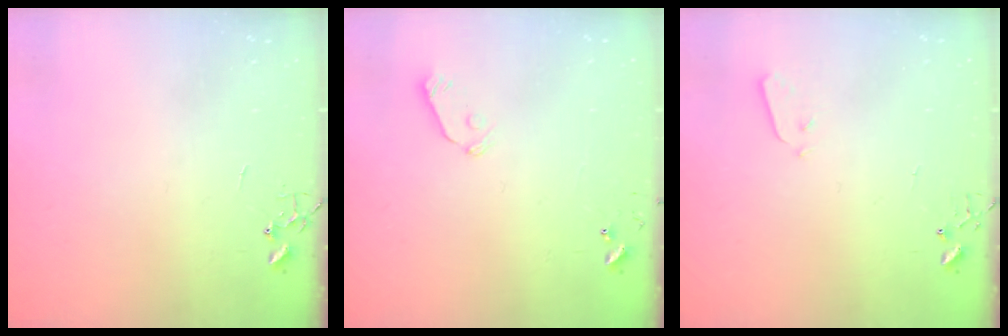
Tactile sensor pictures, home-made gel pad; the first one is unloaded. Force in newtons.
{"total": 5.9, "press": 5.9, "slide": 0.5}
{"total": 2.9, "press": 2.9, "slide": 0.4}